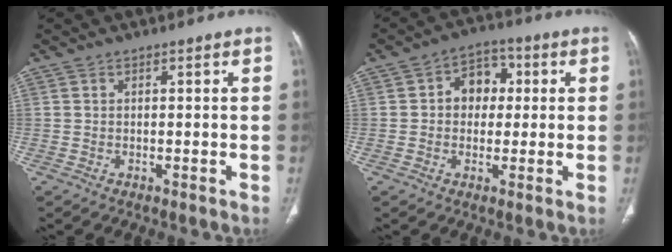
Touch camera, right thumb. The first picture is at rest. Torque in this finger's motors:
{"motor_torque": [0.23, 1.01, 0.50, 0.23, 0.00]}